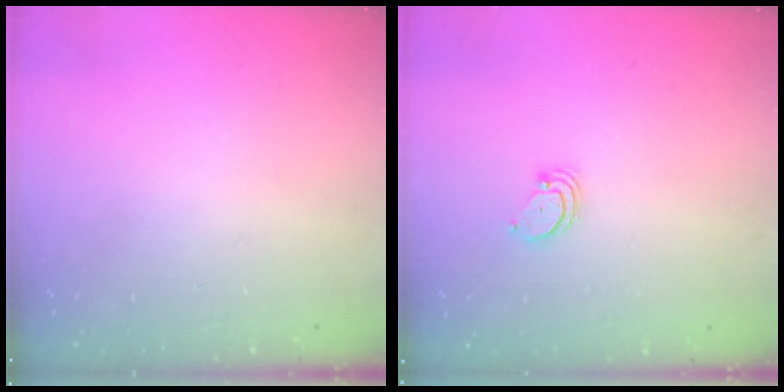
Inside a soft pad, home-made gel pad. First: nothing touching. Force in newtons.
{"total": 2.0, "press": 2.0, "slide": 0.2}